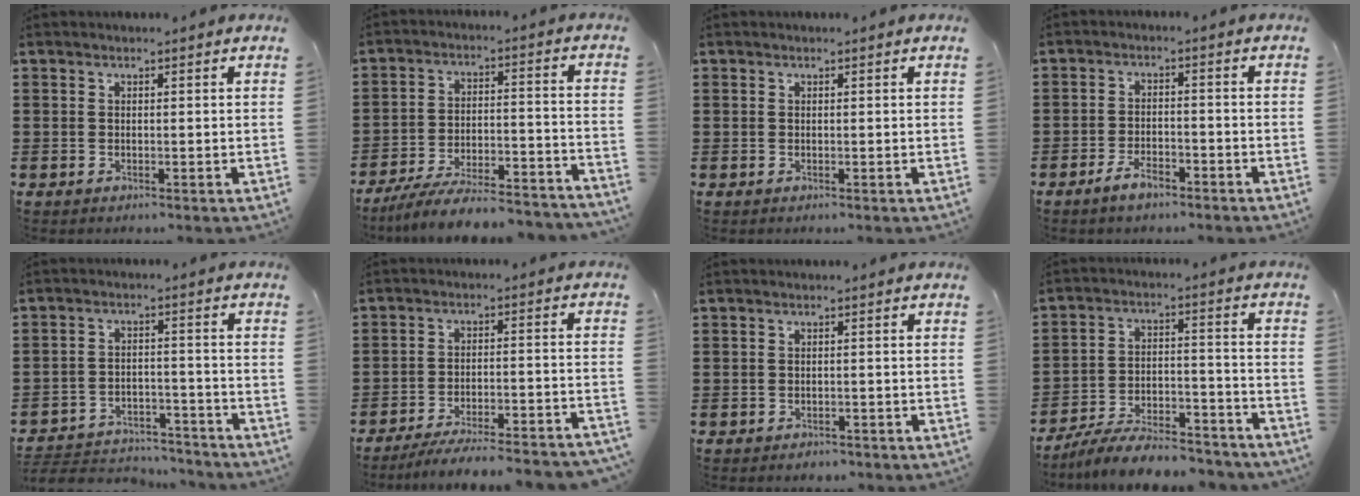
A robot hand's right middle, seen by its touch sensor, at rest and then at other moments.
{"total": 8.0, "force": [-7.5, 0.5, 2.9], "torque": [-0.045, 0.008, -0.144]}
{"total": 0.0}
{"total": 4.0, "force": [-3.1, 1.6, 2.1], "torque": [-0.041, 0.009, -0.060]}
{"total": 4.6, "force": [-4.4, 1.2, 0.5], "torque": [-0.018, 0.010, -0.095]}
{"total": 6.0, "force": [-5.7, 0.0, 2.0], "torque": [-0.029, -0.003, -0.108]}
{"total": 1.2, "force": [-1.2, 0.4, -0.1], "torque": [-0.003, 0.004, -0.028]}
{"total": 8.8, "force": [-8.2, 1.2, 2.8], "torque": [-0.040, 0.021, -0.158]}